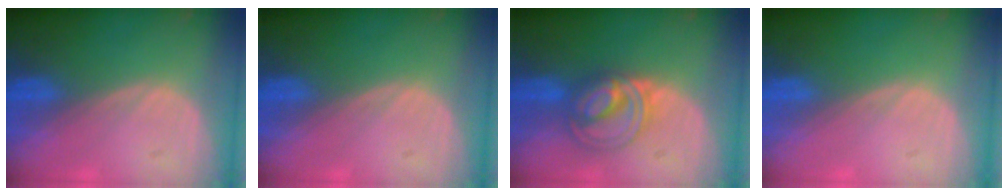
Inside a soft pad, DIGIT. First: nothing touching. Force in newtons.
{"total": 0.0}
{"total": 6.3, "press": 6.3, "slide": 0.1}
{"total": 0.0}